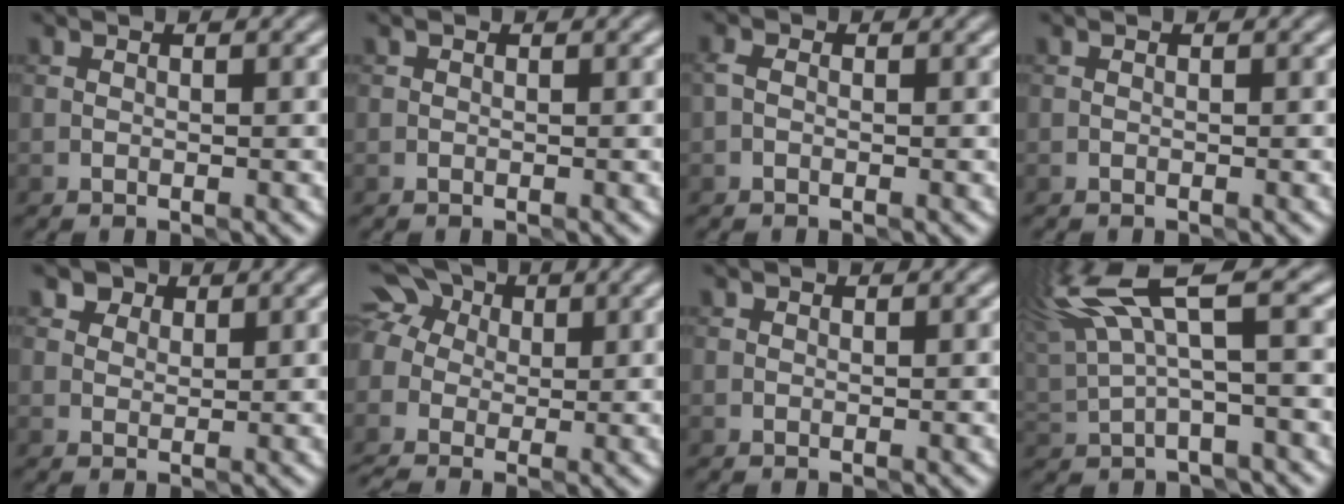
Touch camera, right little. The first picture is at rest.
{"total": 0.0}
{"total": 0.8, "force": [-0.3, 0.4, 0.6], "torque": [-0.012, 0.004, -0.008]}
{"total": 0.0}
{"total": 3.8, "force": [2.5, 2.3, 1.7], "torque": [-0.025, 0.007, 0.021]}
{"total": 6.7, "force": [0.0, 5.8, 3.5], "torque": [-0.085, 0.030, -0.033]}
{"total": 0.0}
{"total": 6.8, "force": [3.6, 1.6, 5.6], "torque": [-0.117, 0.016, 0.067]}